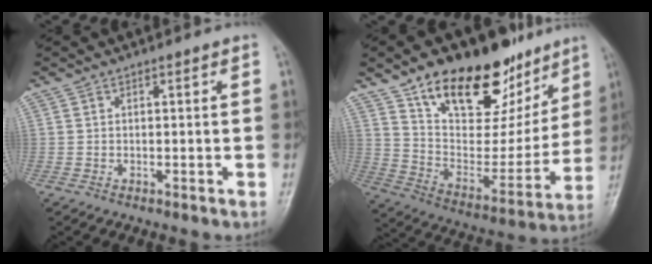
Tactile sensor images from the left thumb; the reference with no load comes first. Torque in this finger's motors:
{"motor_torque": [0.61, 0.91, 1.44, -1.33, 0.18]}